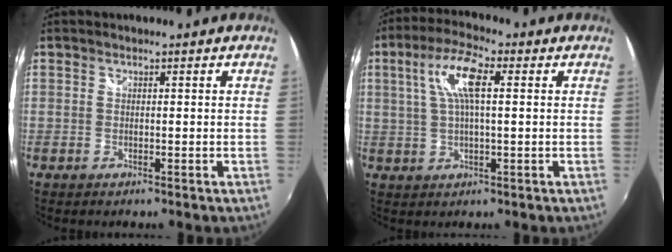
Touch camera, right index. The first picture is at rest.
{"total": 8.6, "force": [2.1, 2.3, 8.0], "torque": [-0.155, 0.015, 0.040]}